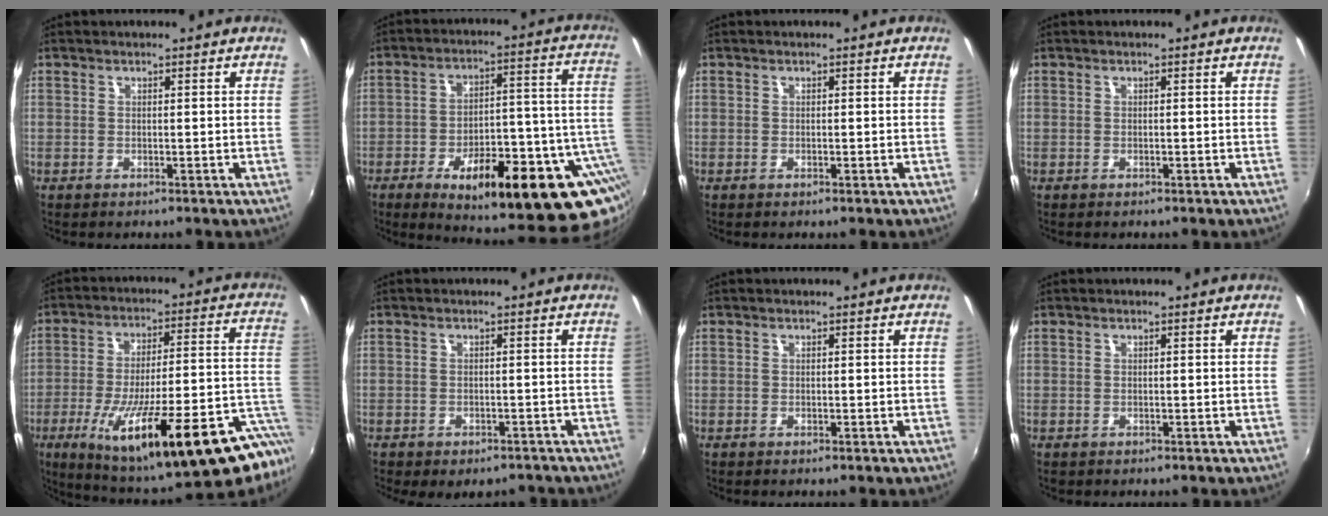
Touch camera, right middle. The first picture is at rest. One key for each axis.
{"total": 26.8, "fx": -10.2, "fy": 9.6, "fz": 22.9, "tx": -0.325, "ty": -0.006, "tz": -0.126}
{"total": 0.0}
{"total": 0.0}
{"total": 29.9, "fx": -17.1, "fy": 4.7, "fz": 24.0, "tx": -0.356, "ty": -0.063, "tz": -0.246}
{"total": 7.3, "fx": -5.6, "fy": 3.3, "fz": 3.2, "tx": -0.065, "ty": -0.021, "tz": -0.066}
{"total": 0.0}
{"total": 0.0}